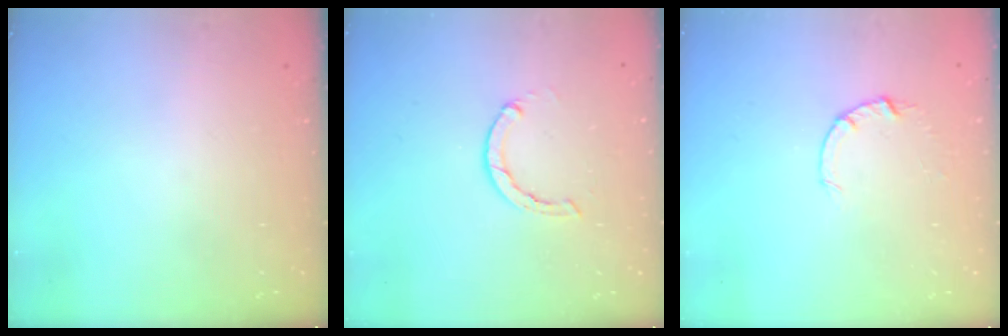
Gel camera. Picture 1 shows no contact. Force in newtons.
{"total": 2.1, "press": 2.1, "slide": 0.3}
{"total": 2.6, "press": 2.6, "slide": 0.4}